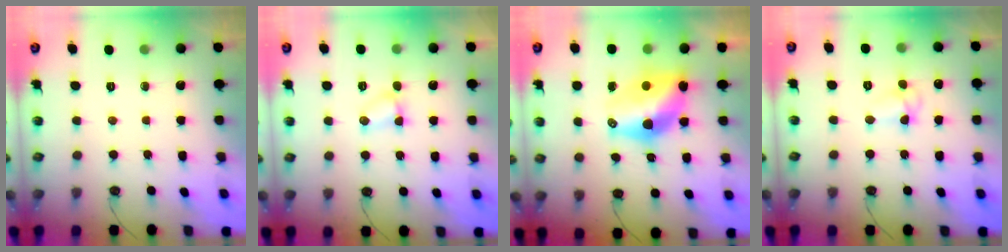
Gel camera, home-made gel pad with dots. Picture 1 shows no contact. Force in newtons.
{"total": 3.2, "press": 3.2, "slide": 0.4}
{"total": 13.8, "press": 12.8, "slide": 5.1}
{"total": 6.7, "press": 6.7, "slide": 0.7}